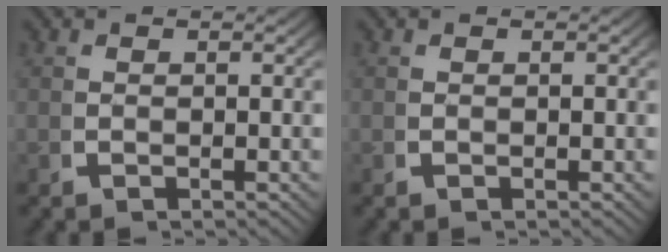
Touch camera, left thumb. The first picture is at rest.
{"total": 0.0}